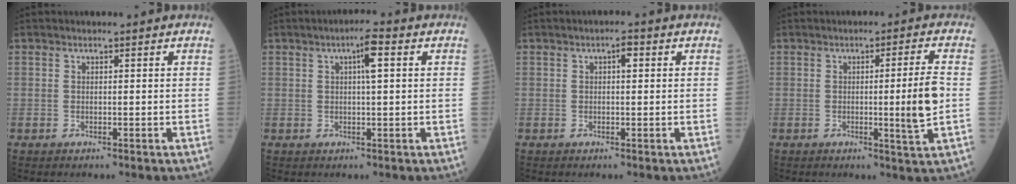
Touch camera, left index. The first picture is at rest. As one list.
[{"total": 3.5, "force": [0.9, 0.2, 3.3], "torque": [-0.053, 0.006, 0.011]}, {"total": 1.5, "force": [0.3, 0.5, 1.4], "torque": [-0.020, 0.001, 0.001]}, {"total": 5.8, "force": [-0.6, -1.4, 5.6], "torque": [-0.083, -0.016, -0.010]}]